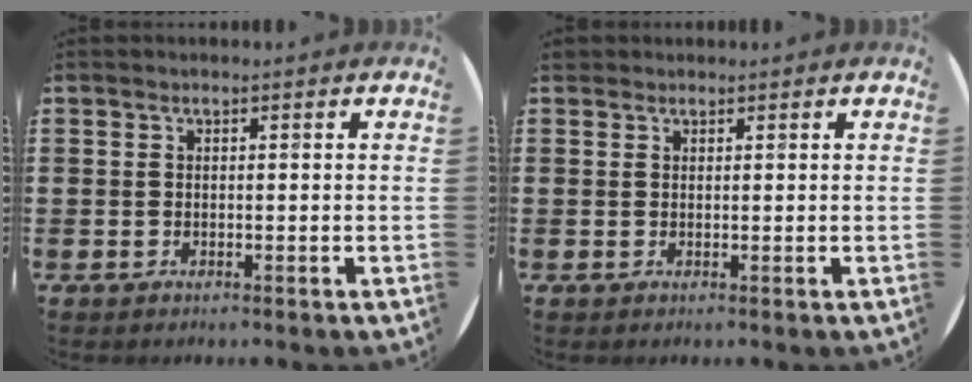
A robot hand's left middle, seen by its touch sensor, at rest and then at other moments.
{"total": 0.7, "force": [0.6, 0.3, 0.0], "torque": [0.007, -0.001, 0.011]}